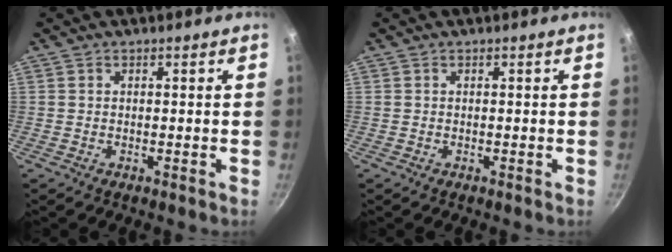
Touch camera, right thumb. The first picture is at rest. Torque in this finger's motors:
{"motor_torque": [0.06, -0.19, -0.50, 0.37, 0.03]}